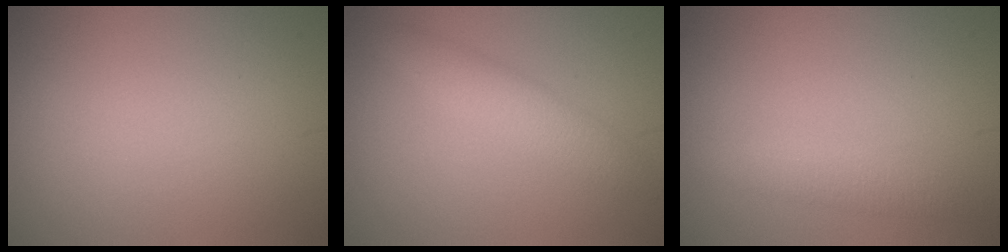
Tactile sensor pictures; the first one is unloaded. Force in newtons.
{"total": 2.8, "press": 2.8, "slide": 0.0}
{"total": 2.0, "press": 2.0, "slide": 0.1}